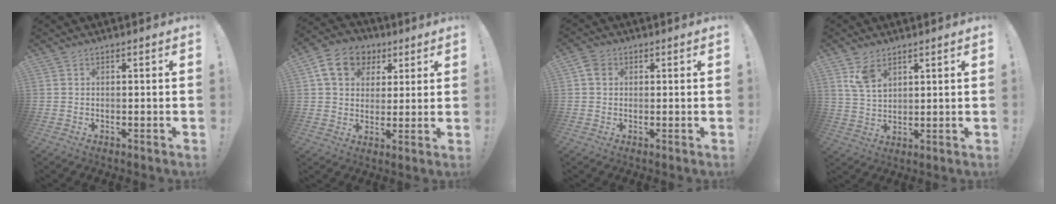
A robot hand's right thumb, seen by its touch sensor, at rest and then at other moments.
{"total": 13.0, "force": [5.1, 10.4, 5.8], "torque": [-0.089, -0.007, 0.104]}
{"total": 3.3, "force": [0.9, 2.6, 1.8], "torque": [-0.037, 0.008, 0.020]}
{"total": 6.9, "force": [4.5, 3.7, 3.8], "torque": [-0.063, -0.020, 0.085]}